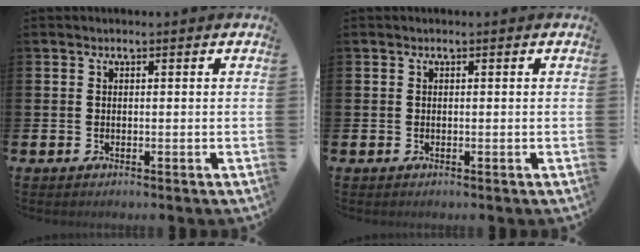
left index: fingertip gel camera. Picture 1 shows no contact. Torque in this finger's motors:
{"motor_torque": [-0.03, -0.03, 0.00, 0.00]}